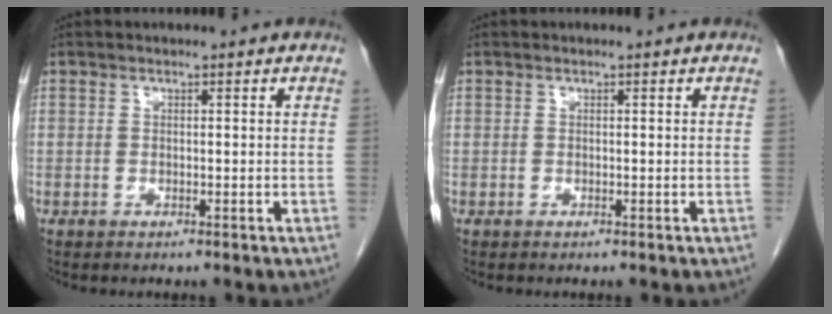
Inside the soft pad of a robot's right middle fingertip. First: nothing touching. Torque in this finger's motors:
{"motor_torque": [0.00, 0.00, 0.00, 0.00]}